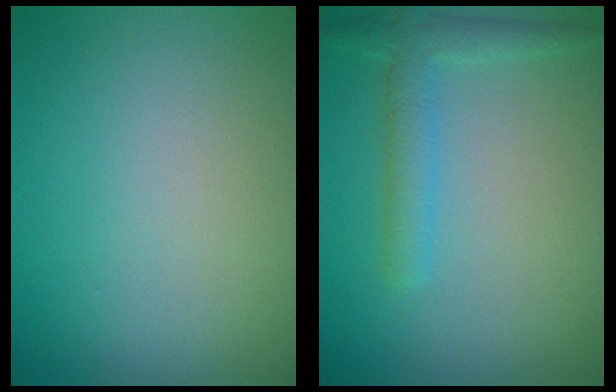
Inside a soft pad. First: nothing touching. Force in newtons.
{"total": 2.6, "press": 2.6, "slide": 0.2}